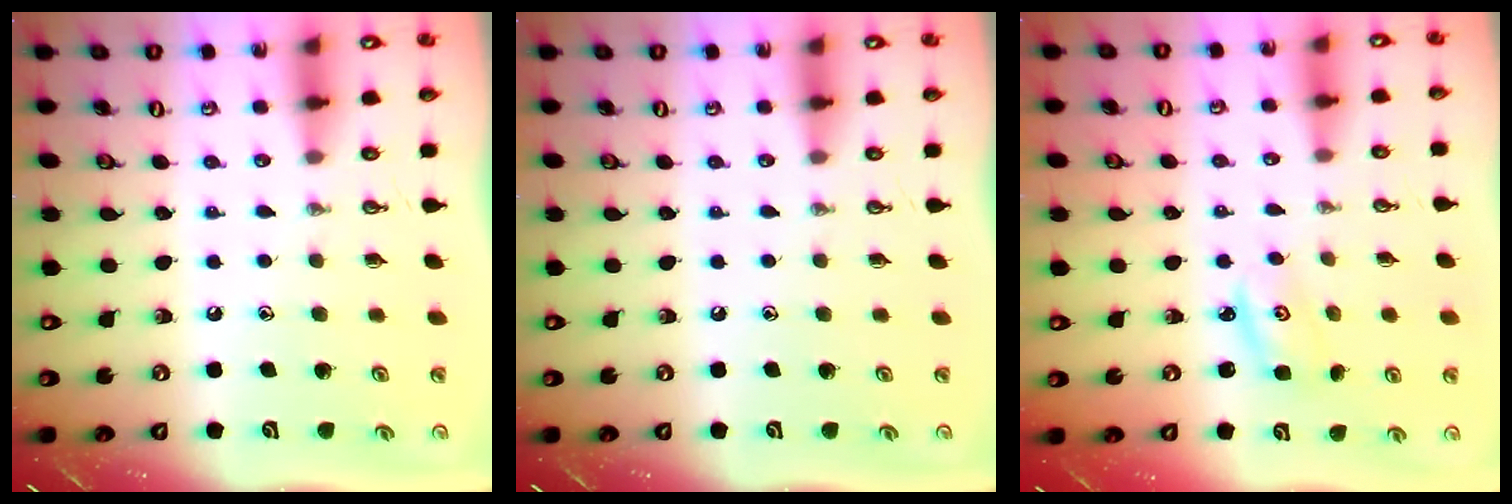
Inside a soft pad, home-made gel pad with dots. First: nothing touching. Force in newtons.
{"total": 0.0}
{"total": 2.2, "press": 2.2, "slide": 0.2}